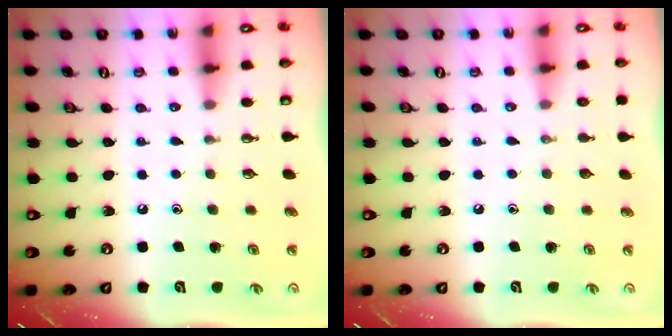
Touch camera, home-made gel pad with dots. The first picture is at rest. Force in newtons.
{"total": 0.0}